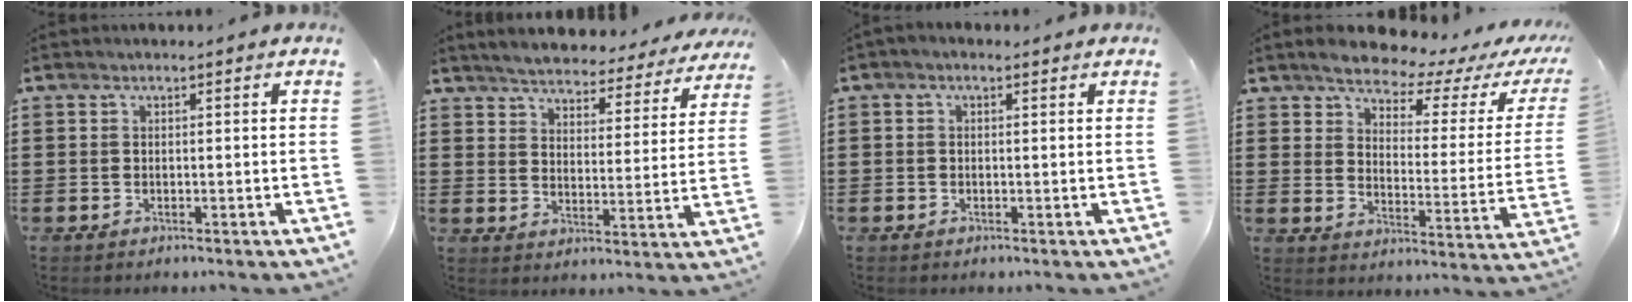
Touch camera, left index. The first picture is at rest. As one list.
[{"total": 4.6, "force": [4.6, 0.1, 0.6], "torque": [-0.037, -0.035, 0.075]}, {"total": 0.8, "force": [-0.2, 0.7, 0.3], "torque": [-0.008, 0.004, -0.005]}, {"total": 5.6, "force": [5.2, 1.0, 1.8], "torque": [-0.057, -0.036, 0.086]}]